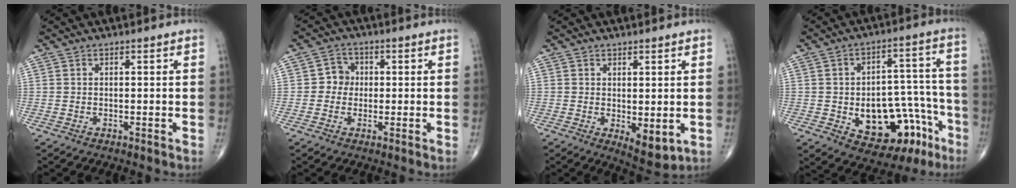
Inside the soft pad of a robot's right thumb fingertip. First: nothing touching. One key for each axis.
{"total": 3.7, "fx": -0.1, "fy": 3.4, "fz": 1.3, "tx": 0.005, "ty": 0.010, "tz": -0.011}
{"total": 5.3, "fx": -0.6, "fy": 2.4, "fz": 4.7, "tx": -0.055, "ty": -0.017, "tz": 0.002}
{"total": 17.5, "fx": -7.0, "fy": 10.3, "fz": 12.3, "tx": -0.121, "ty": 0.061, "tz": -0.082}